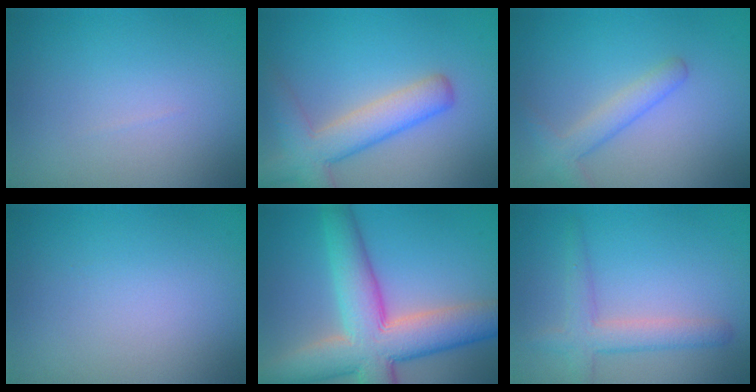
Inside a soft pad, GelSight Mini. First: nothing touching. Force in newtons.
{"total": 5.4, "press": 5.3, "slide": 0.4}
{"total": 2.5, "press": 2.5, "slide": 0.2}
{"total": 0.0}
{"total": 10.2, "press": 10.2, "slide": 0.8}
{"total": 3.0, "press": 3.0, "slide": 0.1}